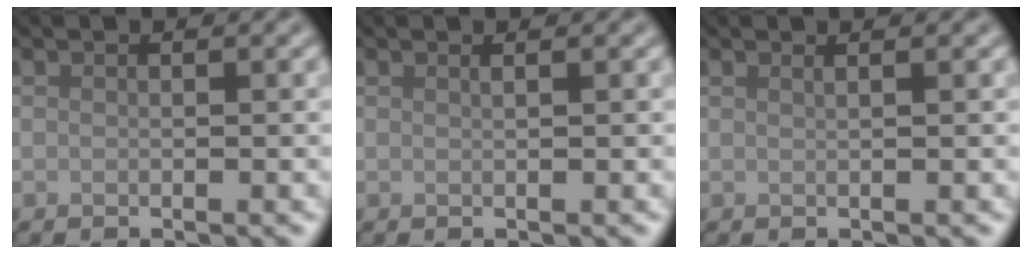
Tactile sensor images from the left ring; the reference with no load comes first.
{"total": 0.7, "force": [0.5, 0.3, 0.5], "torque": [-0.001, -0.001, 0.002]}
{"total": 1.3, "force": [0.8, 0.6, 0.8], "torque": [0.000, -0.002, -0.002]}